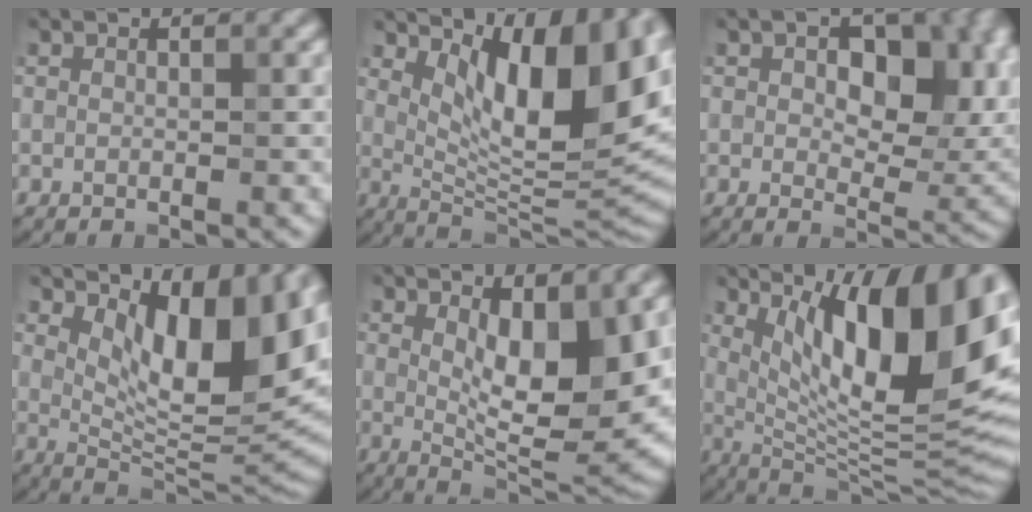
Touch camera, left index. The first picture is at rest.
{"total": 12.6, "force": [4.5, 5.1, 10.6], "torque": [-0.143, -0.004, 0.081]}
{"total": 10.7, "force": [2.4, 6.2, 8.4], "torque": [-0.104, -0.007, 0.037]}
{"total": 11.6, "force": [4.0, 5.1, 9.6], "torque": [-0.136, -0.010, 0.071]}
{"total": 10.0, "force": [1.8, 3.6, 9.1], "torque": [-0.133, -0.012, 0.033]}
{"total": 15.4, "force": [5.5, 5.0, 13.5], "torque": [-0.170, -0.008, 0.090]}